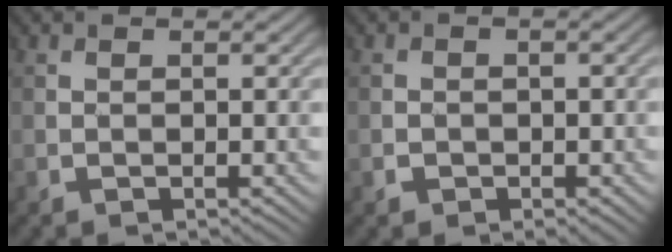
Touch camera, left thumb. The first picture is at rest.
{"total": 1.5, "force": [-0.6, 1.2, 0.5], "torque": [-0.003, -0.003, -0.011]}